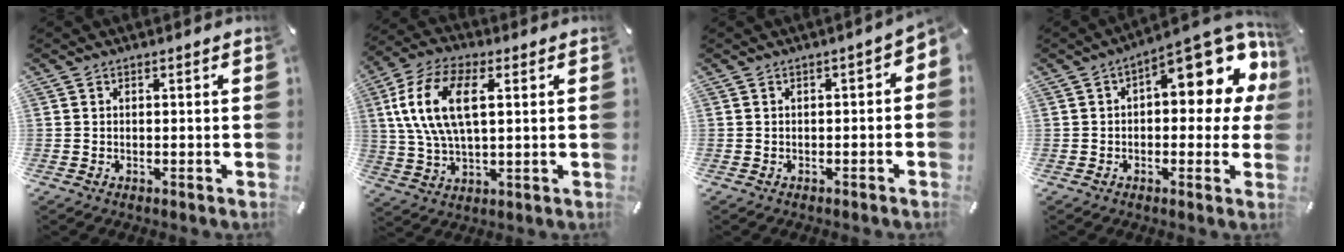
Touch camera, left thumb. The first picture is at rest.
{"total": 13.9, "force": [3.9, 6.8, 11.4], "torque": [-0.259, 0.001, 0.066]}
{"total": 2.5, "force": [-1.0, 1.3, 2.0], "torque": [-0.027, 0.007, -0.020]}
{"total": 14.9, "force": [6.0, 6.8, 11.9], "torque": [-0.140, -0.050, 0.095]}